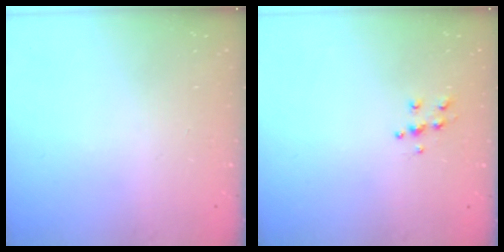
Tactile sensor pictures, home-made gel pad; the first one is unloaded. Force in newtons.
{"total": 5.6, "press": 5.5, "slide": 0.5}